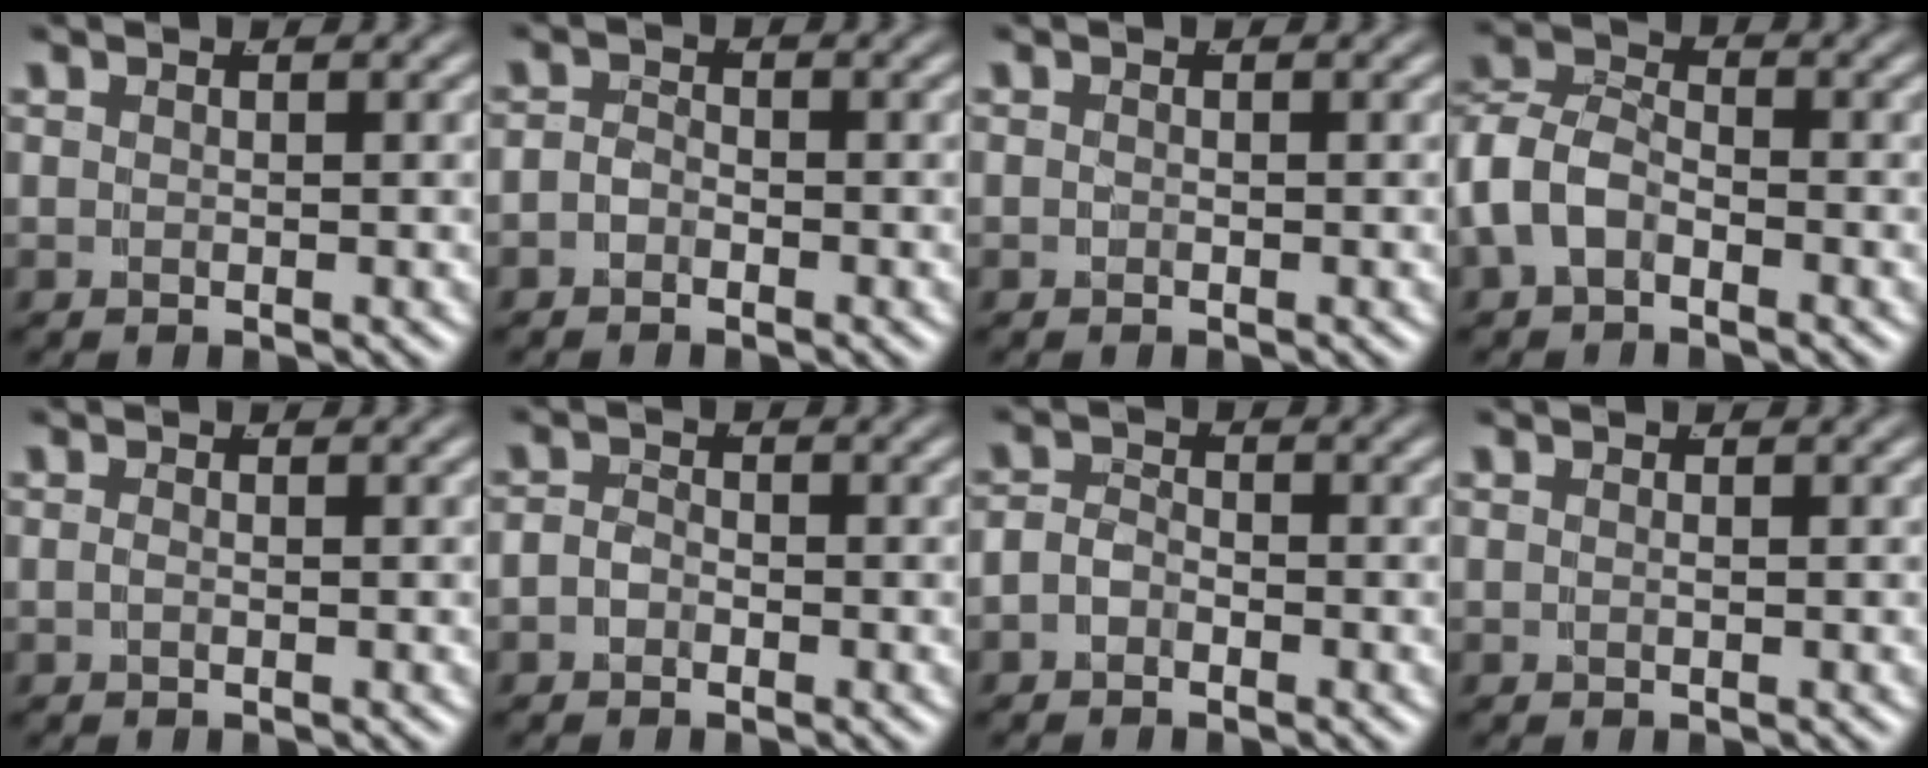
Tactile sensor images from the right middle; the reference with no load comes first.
{"total": 1.7, "force": [-1.1, 1.2, 0.6], "torque": [-0.019, -0.016, -0.016]}
{"total": 0.0}
{"total": 6.7, "force": [-1.4, 5.7, 3.3], "torque": [-0.093, -0.023, -0.026]}
{"total": 0.7, "force": [-0.4, -0.6, 0.2], "torque": [-0.009, -0.009, 0.000]}
{"total": 1.9, "force": [-1.0, 1.4, 0.7], "torque": [-0.023, -0.015, -0.014]}
{"total": 2.5, "force": [-1.2, 1.9, 1.1], "torque": [-0.031, -0.015, -0.017]}
{"total": 0.0}